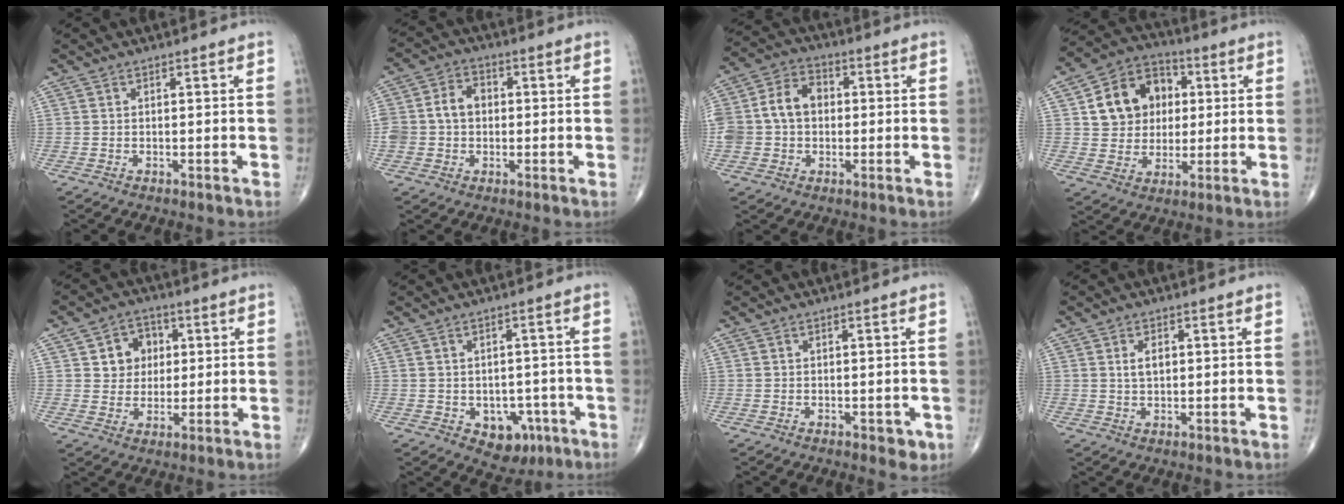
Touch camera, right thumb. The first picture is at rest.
{"total": 8.5, "force": [0.3, 6.7, 5.2], "torque": [-0.090, 0.025, 0.004]}
{"total": 13.0, "force": [0.7, 10.1, 8.1], "torque": [-0.160, 0.034, 0.011]}
{"total": 13.8, "force": [2.9, 11.5, 7.1], "torque": [-0.082, 0.010, 0.049]}
{"total": 7.6, "force": [1.9, 6.5, 3.3], "torque": [-0.013, -0.002, 0.030]}
{"total": 7.1, "force": [-2.7, 5.2, 4.1], "torque": [-0.015, 0.018, -0.025]}
{"total": 2.3, "force": [-0.8, 1.4, 1.6], "torque": [-0.005, 0.000, -0.006]}
{"total": 3.1, "force": [0.8, 1.9, 2.4], "torque": [-0.039, -0.002, 0.016]}